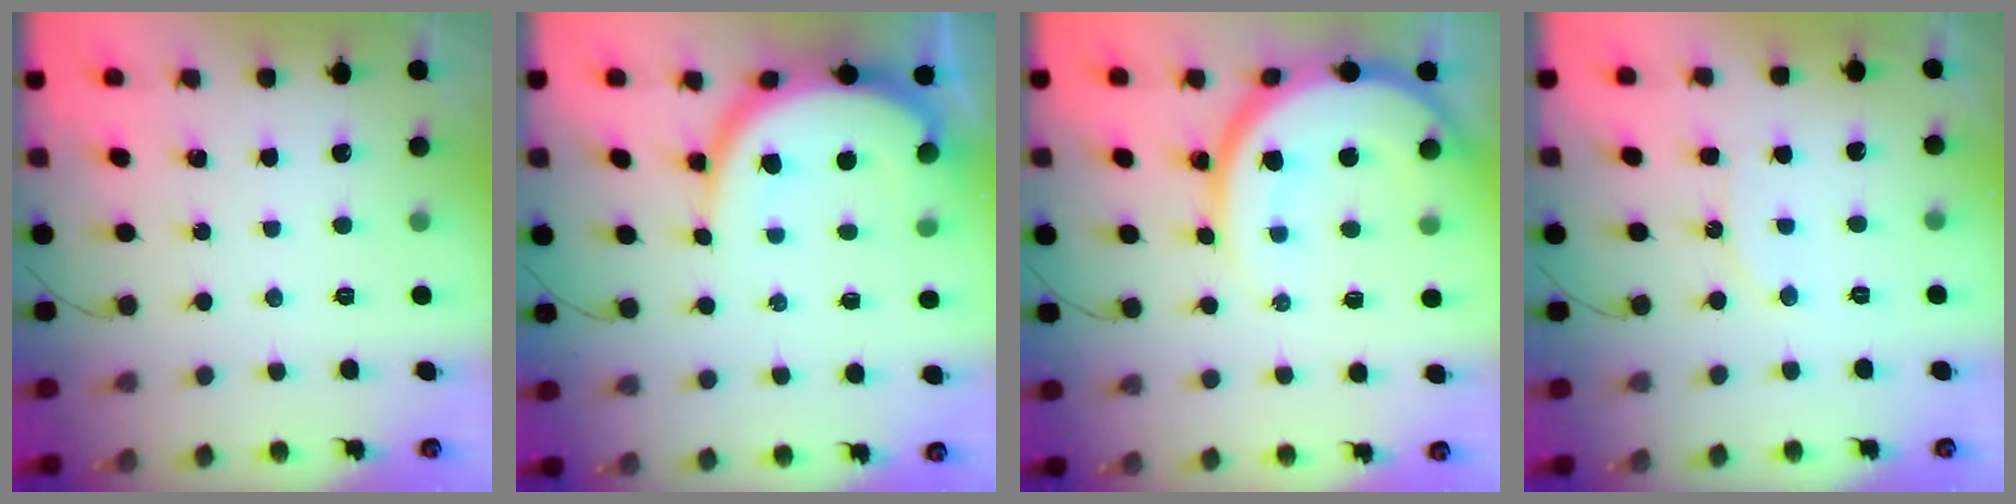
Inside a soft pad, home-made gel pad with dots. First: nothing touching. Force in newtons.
{"total": 11.0, "press": 11.0, "slide": 0.9}
{"total": 13.4, "press": 13.4, "slide": 1.4}
{"total": 7.8, "press": 7.7, "slide": 0.7}